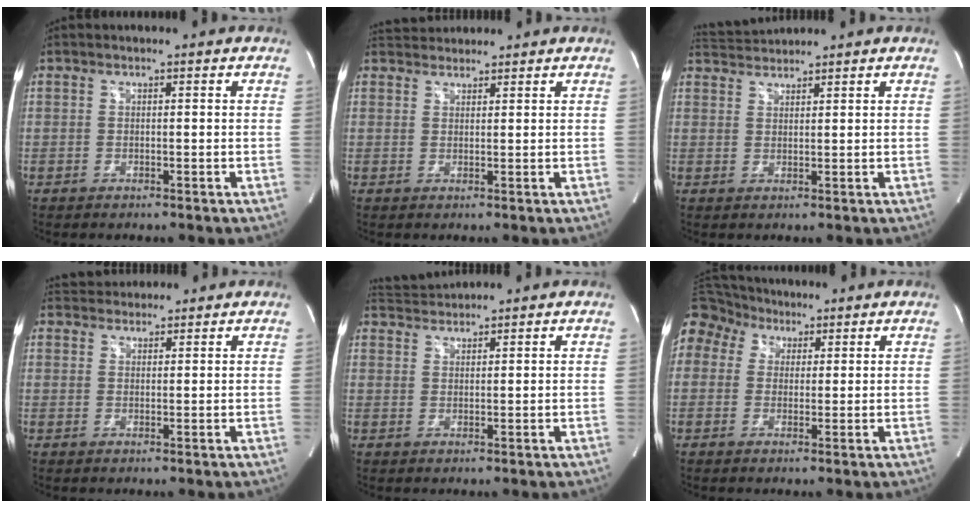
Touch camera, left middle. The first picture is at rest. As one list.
[{"total": 3.7, "force": [3.6, 0.9, 0.2], "torque": [-0.008, 0.030, 0.065]}, {"total": 3.3, "force": [3.3, -0.3, -0.4], "torque": [-0.004, 0.016, 0.067]}, {"total": 4.4, "force": [4.2, 1.4, 0.4], "torque": [-0.007, 0.031, 0.071]}, {"total": 3.4, "force": [3.4, -0.3, -0.4], "torque": [-0.004, 0.016, 0.069]}, {"total": 14.5, "force": [7.5, 11.4, 4.8], "torque": [-0.158, 0.085, 0.150]}]